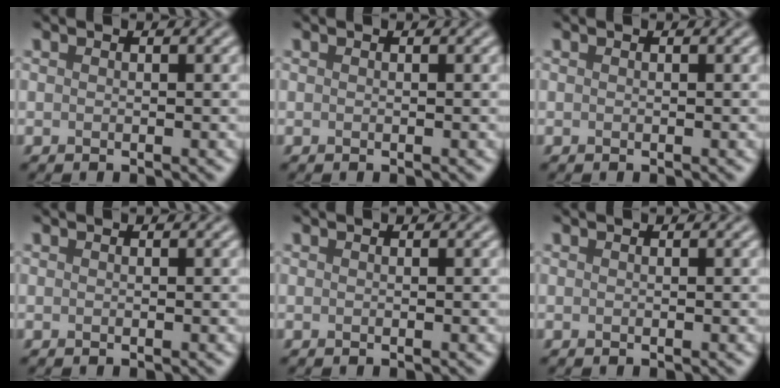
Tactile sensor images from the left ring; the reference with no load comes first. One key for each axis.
{"total": 0.0}
{"total": 0.0}
{"total": 0.0}
{"total": 0.0}
{"total": 0.0}